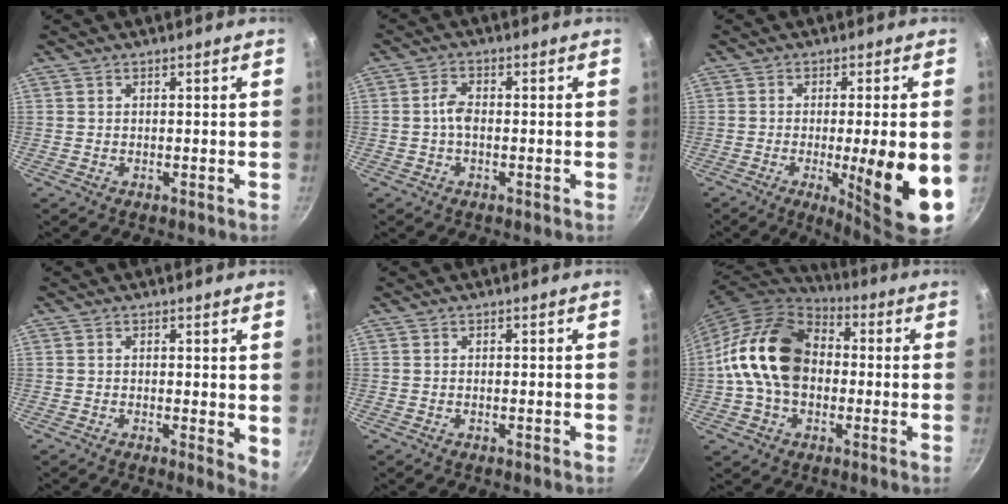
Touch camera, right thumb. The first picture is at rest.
{"total": 3.2, "force": [-0.4, 1.8, 2.6], "torque": [-0.049, 0.014, -0.011]}
{"total": 14.8, "force": [-3.2, 2.4, 14.3], "torque": [-0.199, -0.003, -0.039]}
{"total": 3.6, "force": [0.4, 1.5, 3.2], "torque": [-0.037, -0.007, 0.004]}
{"total": 0.0}
{"total": 18.3, "force": [-0.1, 13.2, 12.7], "torque": [-0.201, 0.036, -0.017]}